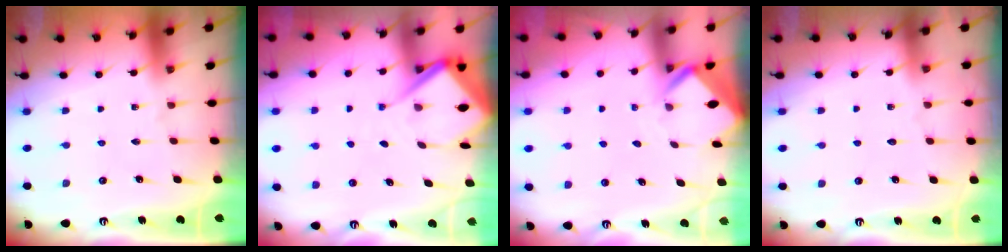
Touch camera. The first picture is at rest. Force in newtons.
{"total": 7.2, "press": 7.2, "slide": 0.6}
{"total": 2.8, "press": 2.8, "slide": 0.2}
{"total": 0.8, "press": 0.8, "slide": 0.2}